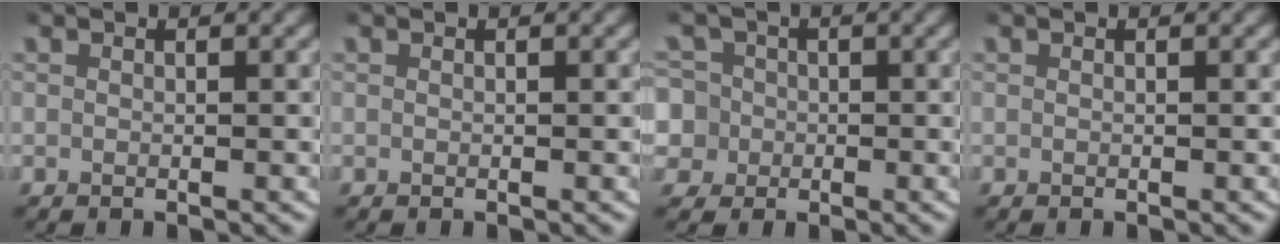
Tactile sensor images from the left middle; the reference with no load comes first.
{"total": 0.0}
{"total": 7.5, "force": [-1.2, 7.2, 2.0], "torque": [-0.063, -0.028, -0.024]}
{"total": 0.0}